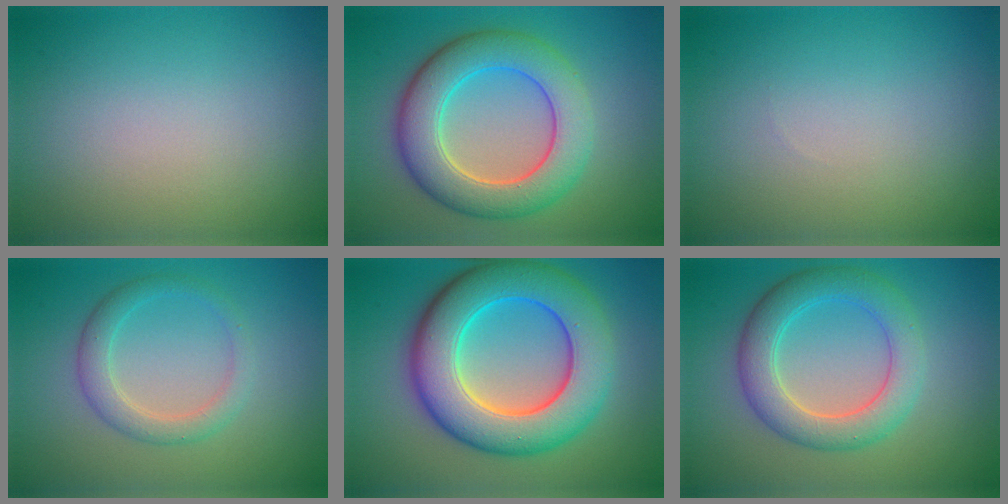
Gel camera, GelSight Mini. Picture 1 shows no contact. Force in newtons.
{"total": 7.8, "press": 7.8, "slide": 0.2}
{"total": 0.0}
{"total": 2.7, "press": 2.7, "slide": 0.2}
{"total": 11.1, "press": 11.1, "slide": 0.3}
{"total": 5.4, "press": 5.4, "slide": 0.2}